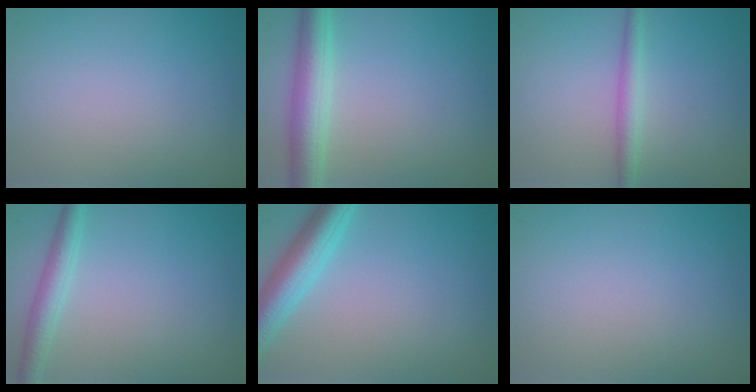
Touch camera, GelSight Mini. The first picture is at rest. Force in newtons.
{"total": 4.4, "press": 4.4, "slide": 0.1}
{"total": 2.0, "press": 2.0, "slide": 0.0}
{"total": 2.5, "press": 2.5, "slide": 0.1}
{"total": 5.2, "press": 5.2, "slide": 0.3}
{"total": 0.0}